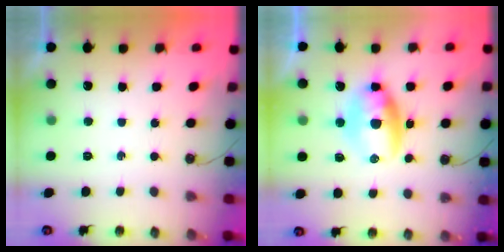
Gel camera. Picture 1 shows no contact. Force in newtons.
{"total": 10.4, "press": 9.6, "slide": 4.0}